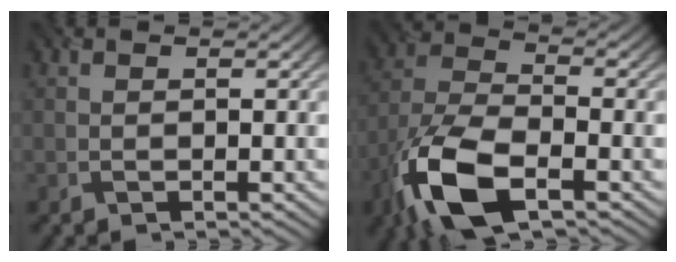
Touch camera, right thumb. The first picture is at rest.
{"total": 12.5, "force": [-6.5, 5.3, 9.3], "torque": [-0.211, -0.020, -0.137]}